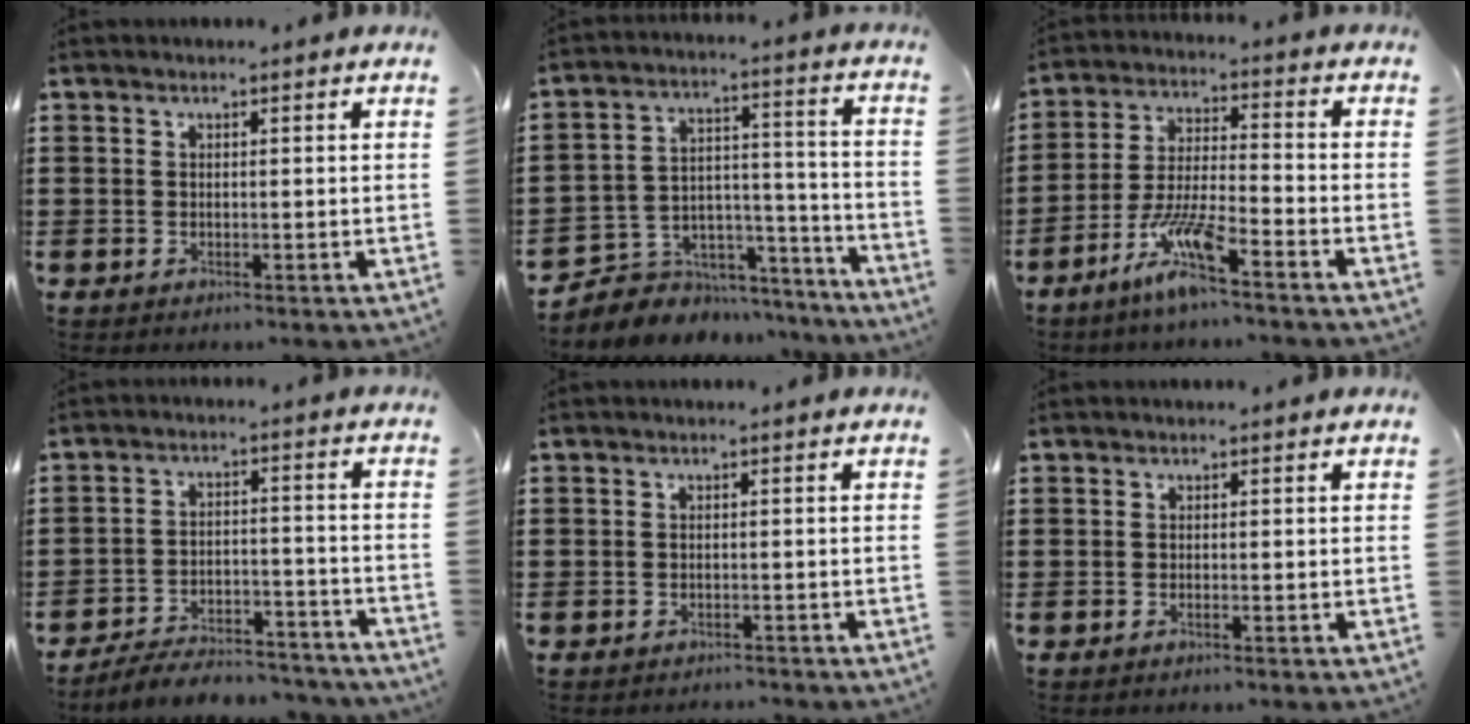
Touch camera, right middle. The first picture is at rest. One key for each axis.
{"total": 5.0, "fx": -3.9, "fy": 3.1, "fz": -0.1, "tx": -0.010, "ty": 0.009, "tz": -0.076}
{"total": 8.7, "fx": -5.9, "fy": 1.1, "fz": 6.3, "tx": -0.135, "ty": -0.008, "tz": -0.112}
{"total": 6.0, "fx": -5.8, "fy": 0.7, "fz": 1.4, "tx": -0.027, "ty": 0.008, "tz": -0.112}
{"total": 1.3, "fx": -1.2, "fy": 0.1, "fz": -0.2, "tx": -0.001, "ty": 0.002, "tz": -0.028}
{"total": 0.5, "fx": -0.3, "fy": 0.0, "fz": 0.4, "tx": -0.009, "ty": -0.003, "tz": -0.004}